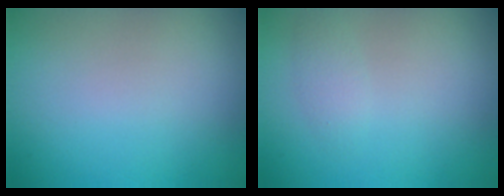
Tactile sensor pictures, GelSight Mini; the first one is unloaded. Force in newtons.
{"total": 1.2, "press": 1.2, "slide": 0.0}